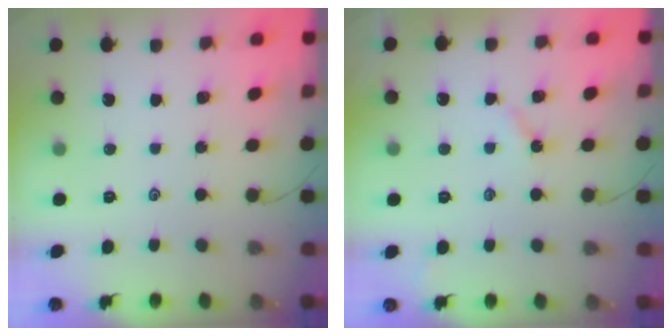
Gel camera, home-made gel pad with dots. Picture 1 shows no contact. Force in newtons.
{"total": 2.7, "press": 2.7, "slide": 0.3}